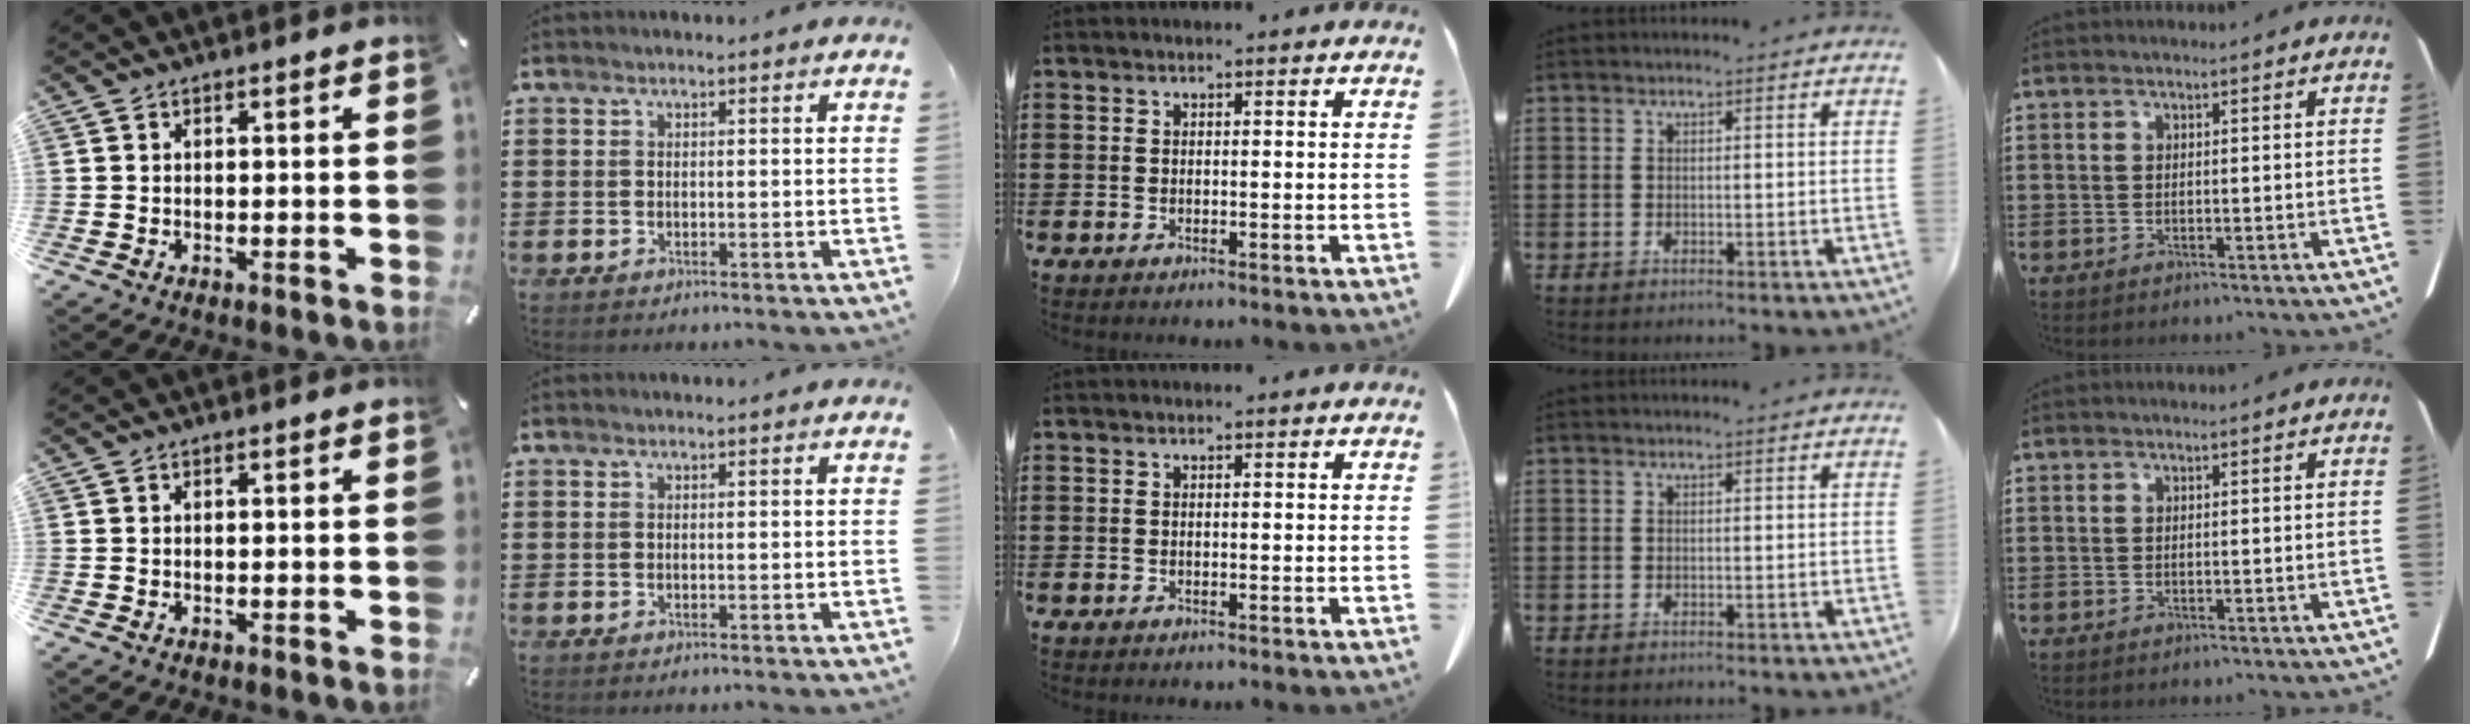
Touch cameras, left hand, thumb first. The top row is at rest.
{}